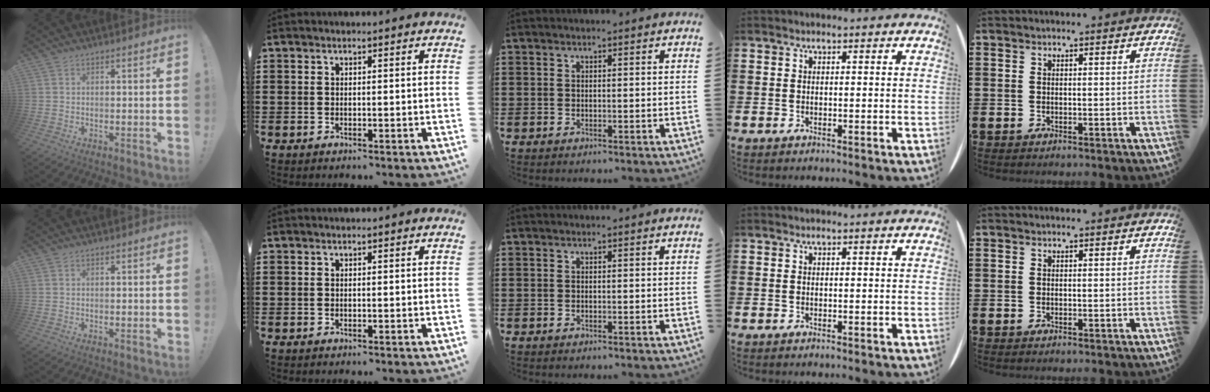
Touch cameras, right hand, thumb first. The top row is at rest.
{}